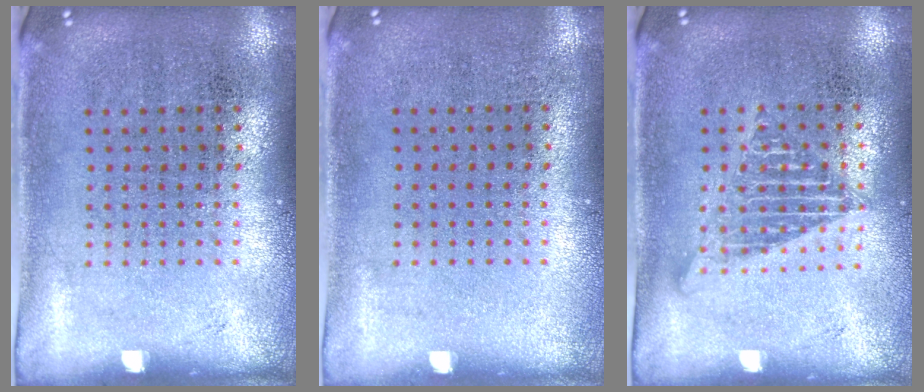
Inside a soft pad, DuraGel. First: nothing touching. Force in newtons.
{"total": 0.0}
{"total": 1.3, "press": 1.2, "slide": 0.6}